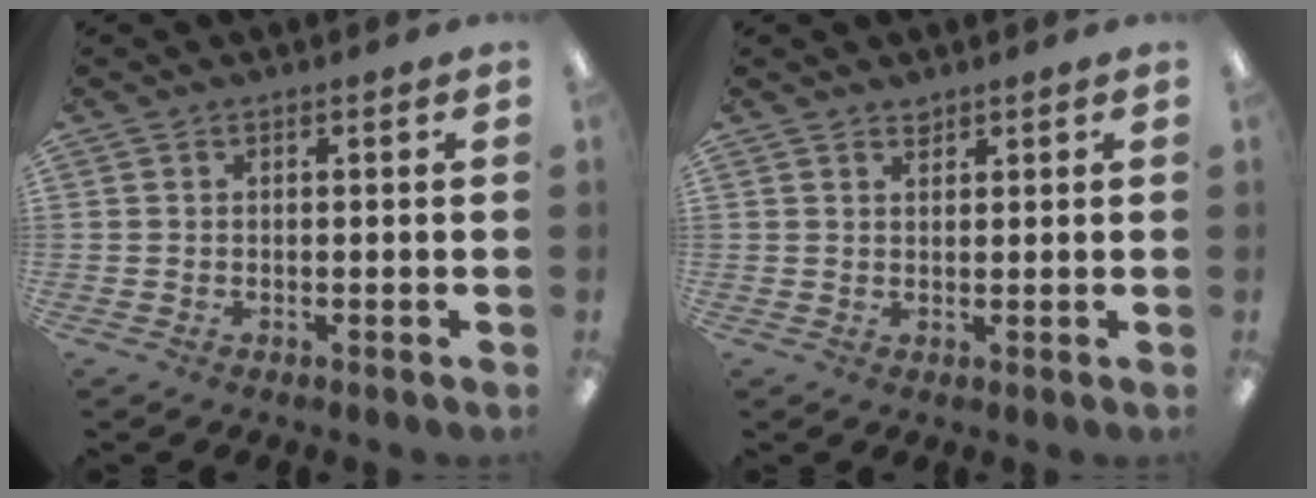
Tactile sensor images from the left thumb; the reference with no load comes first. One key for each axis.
{"total": 1.4, "fx": 1.3, "fy": 0.5, "fz": 0.1, "tx": 0.005, "ty": -0.006, "tz": 0.024}